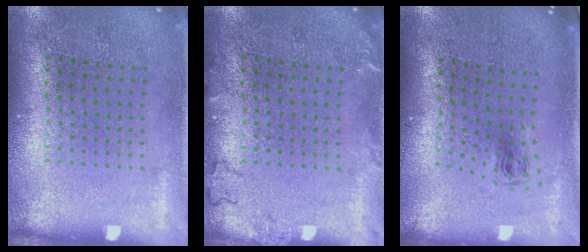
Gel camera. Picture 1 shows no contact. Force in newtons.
{"total": 1.3, "press": 1.3, "slide": 0.3}
{"total": 0.8, "press": 0.4, "slide": 0.7}